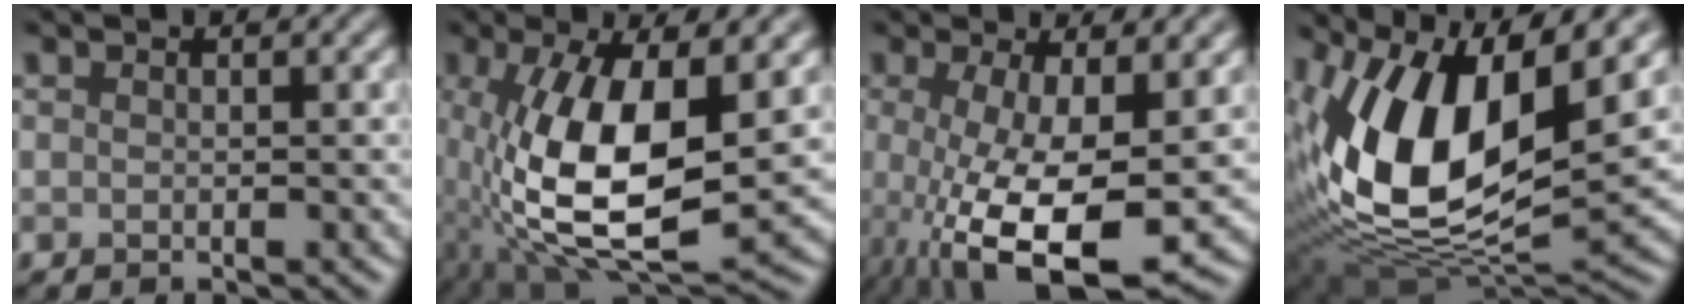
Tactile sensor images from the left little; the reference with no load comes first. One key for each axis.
{"total": 12.3, "fx": 0.0, "fy": 5.4, "fz": 11.1, "tx": -0.215, "ty": -0.017, "tz": 0.005}
{"total": 10.6, "fx": -2.4, "fy": 3.6, "fz": 9.7, "tx": -0.183, "ty": -0.024, "tz": -0.031}
{"total": 13.7, "fx": 3.3, "fy": 6.9, "fz": 11.4, "tx": -0.217, "ty": -0.007, "tz": 0.052}